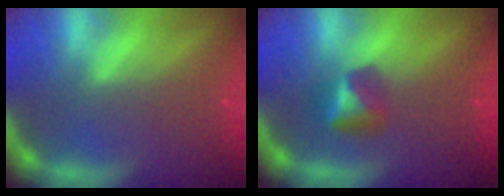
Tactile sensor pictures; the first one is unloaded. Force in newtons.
{"total": 2.4}